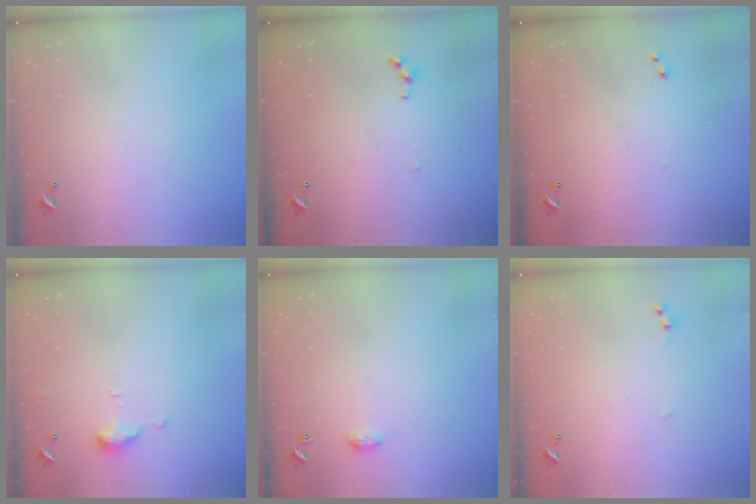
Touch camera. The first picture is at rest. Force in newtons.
{"total": 5.3, "press": 5.2, "slide": 0.6}
{"total": 5.2, "press": 5.2, "slide": 0.6}
{"total": 6.4, "press": 6.3, "slide": 0.9}
{"total": 3.9, "press": 3.8, "slide": 0.6}
{"total": 5.7, "press": 5.7, "slide": 0.6}